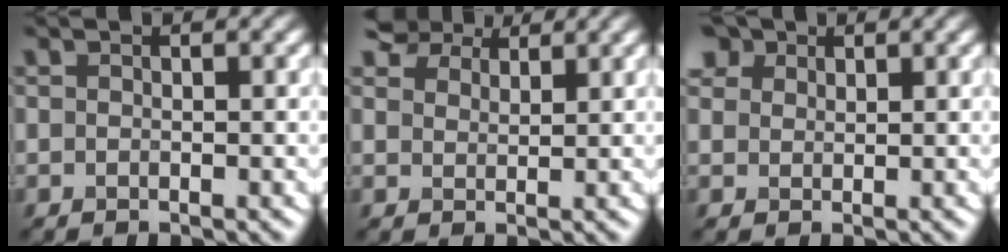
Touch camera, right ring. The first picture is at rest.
{"total": 6.5, "force": [5.4, 2.6, 2.3], "torque": [-0.066, 0.000, 0.100]}
{"total": 5.1, "force": [3.1, 3.3, 2.2], "torque": [-0.069, 0.012, 0.053]}